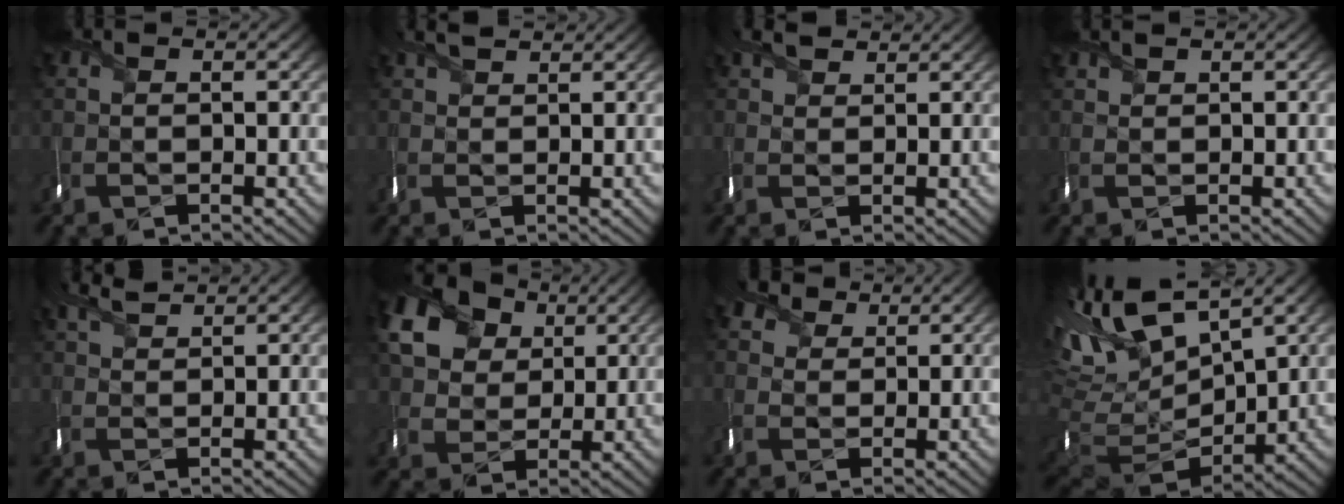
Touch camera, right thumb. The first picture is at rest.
{"total": 1.6, "force": [1.4, 0.0, -0.7], "torque": [0.000, 0.007, 0.027]}
{"total": 1.9, "force": [1.7, 0.5, -0.6], "torque": [-0.001, 0.006, 0.029]}
{"total": 1.5, "force": [0.7, -0.5, -1.3], "torque": [0.018, 0.005, 0.012]}
{"total": 2.1, "force": [2.1, 0.1, 0.0], "torque": [-0.021, 0.009, 0.042]}
{"total": 11.4, "force": [5.4, 8.4, 5.5], "torque": [-0.165, 0.034, 0.090]}
{"total": 2.7, "force": [2.1, 1.6, -0.5], "torque": [0.000, 0.006, 0.035]}
{"total": 13.8, "force": [4.1, 6.5, 11.4], "torque": [-0.262, -0.010, 0.100]}